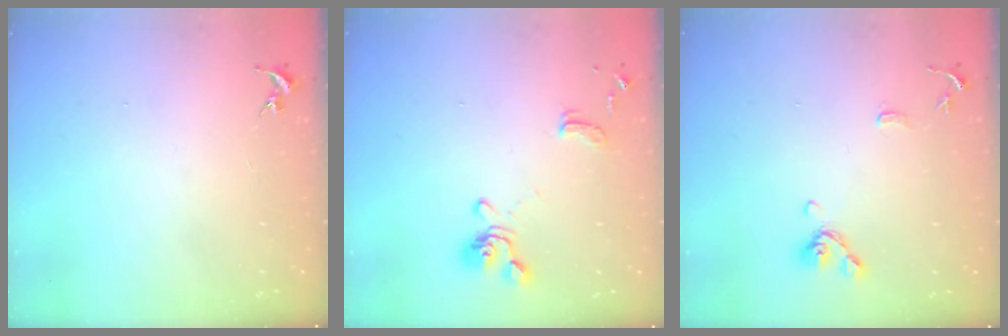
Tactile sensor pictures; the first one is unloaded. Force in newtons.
{"total": 11.5, "press": 11.4, "slide": 1.1}
{"total": 10.2, "press": 10.0, "slide": 2.0}